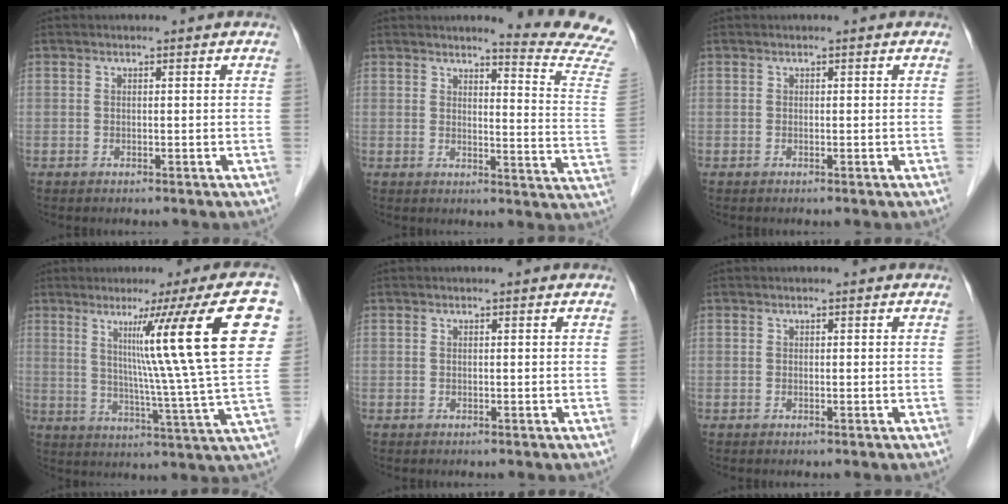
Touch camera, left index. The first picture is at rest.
{"total": 12.0, "force": [11.6, -1.9, 2.2], "torque": [-0.027, -0.115, 0.113]}
{"total": 0.0}
{"total": 19.6, "force": [6.8, -1.6, 18.3], "torque": [-0.250, 0.004, 0.087]}
{"total": 0.0}
{"total": 0.0}